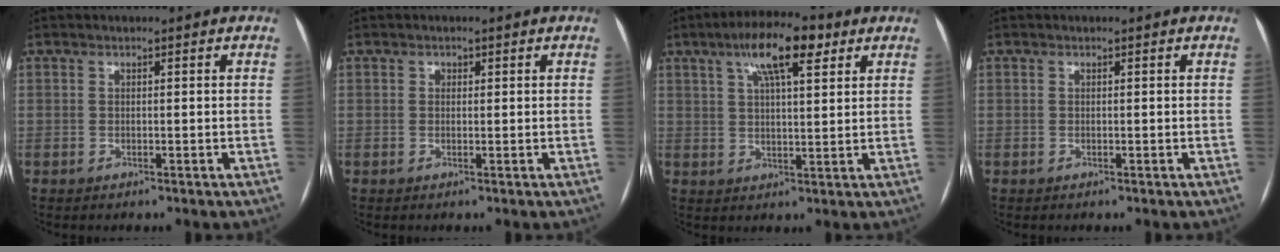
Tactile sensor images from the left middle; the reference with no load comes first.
{"total": 0.7, "force": [0.3, 0.6, 0.2], "torque": [-0.001, 0.000, 0.003]}
{"total": 9.9, "force": [5.2, 2.5, 8.0], "torque": [-0.142, 0.022, 0.083]}
{"total": 0.0}